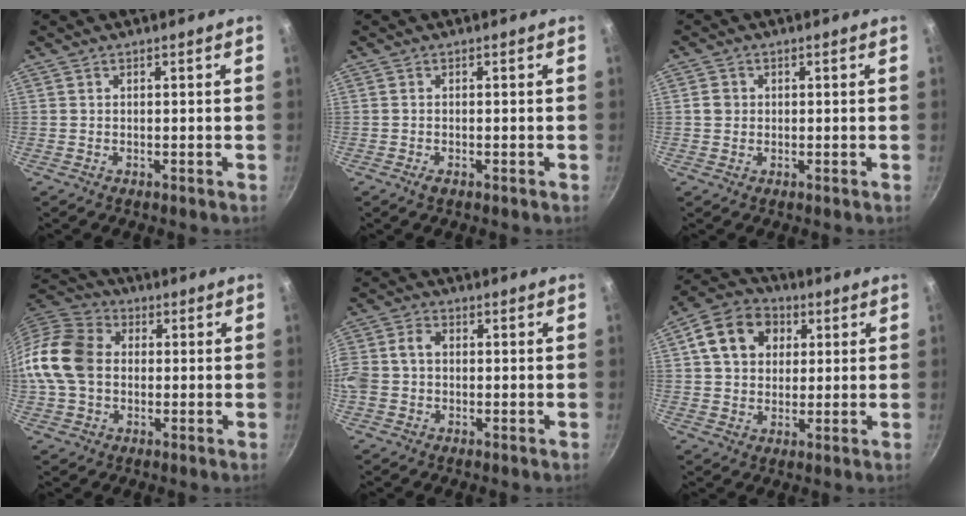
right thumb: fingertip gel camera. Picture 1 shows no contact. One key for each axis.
{"total": 1.0, "fx": -0.6, "fy": 0.4, "fz": 0.7, "tx": -0.019, "ty": 0.000, "tz": -0.012}
{"total": 2.4, "fx": 0.1, "fy": 2.2, "fz": 0.9, "tx": -0.006, "ty": 0.007, "tz": -0.001}
{"total": 13.5, "fx": 0.0, "fy": 10.5, "fz": 8.5, "tx": -0.142, "ty": 0.023, "tz": -0.016}
{"total": 6.8, "fx": -0.2, "fy": 5.4, "fz": 4.2, "tx": -0.086, "ty": 0.019, "tz": -0.018}
{"total": 12.3, "fx": 3.3, "fy": 9.7, "fz": 6.7, "tx": -0.092, "ty": 0.015, "tz": 0.041}